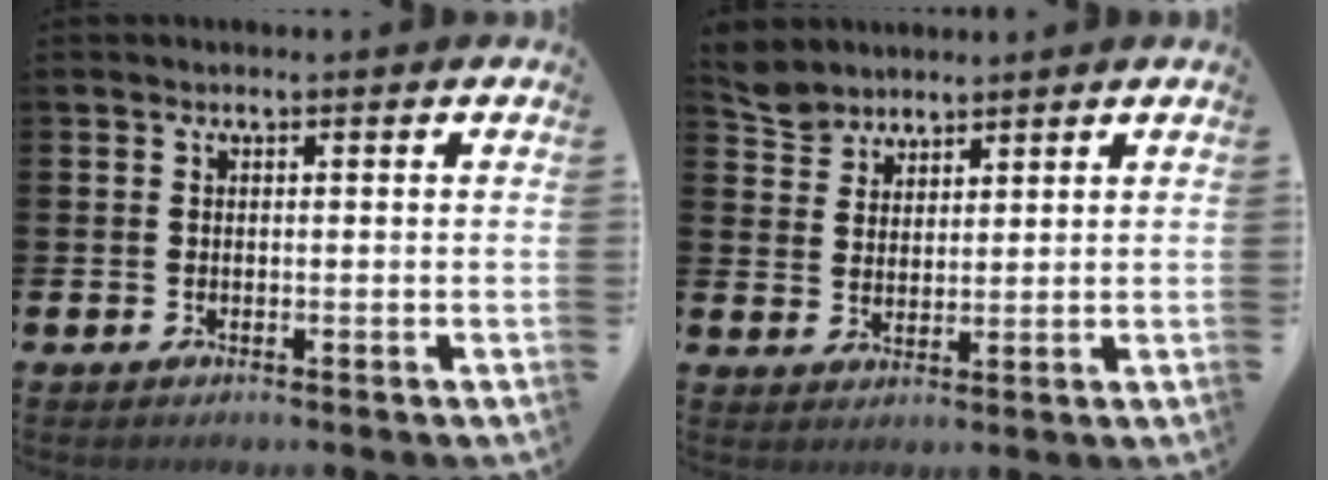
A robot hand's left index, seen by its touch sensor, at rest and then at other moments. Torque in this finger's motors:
{"motor_torque": [0.56, -0.64, 0.15, 0.00]}